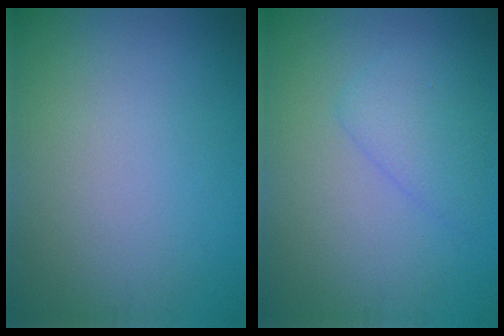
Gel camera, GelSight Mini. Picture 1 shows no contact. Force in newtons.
{"total": 2.5, "press": 2.4, "slide": 0.2}